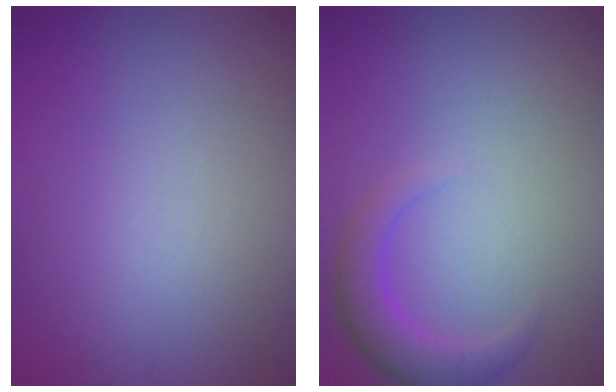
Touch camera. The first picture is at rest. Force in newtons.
{"total": 3.0, "press": 3.0, "slide": 0.1}